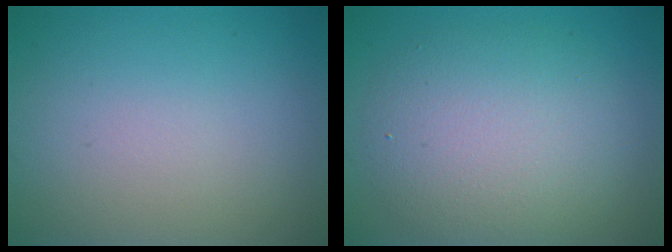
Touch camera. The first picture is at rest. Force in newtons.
{"total": 6.3, "press": 6.3, "slide": 0.5}